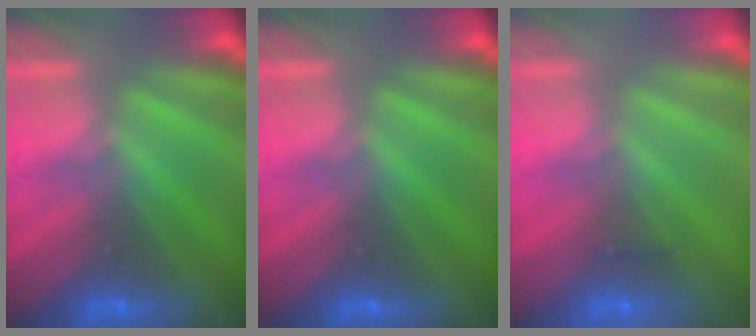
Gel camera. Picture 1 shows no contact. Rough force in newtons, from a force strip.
{"total": 0.0}
{"total": 2.4}